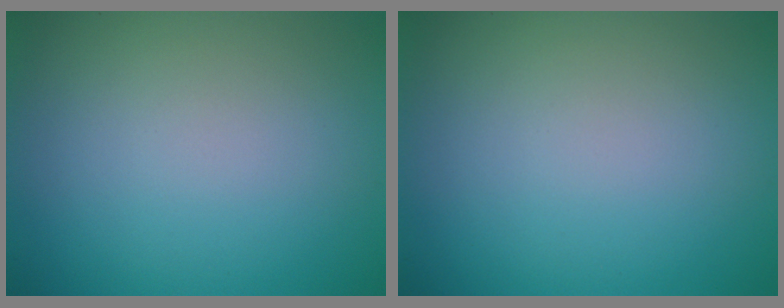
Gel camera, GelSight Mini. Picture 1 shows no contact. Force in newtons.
{"total": 0.0}